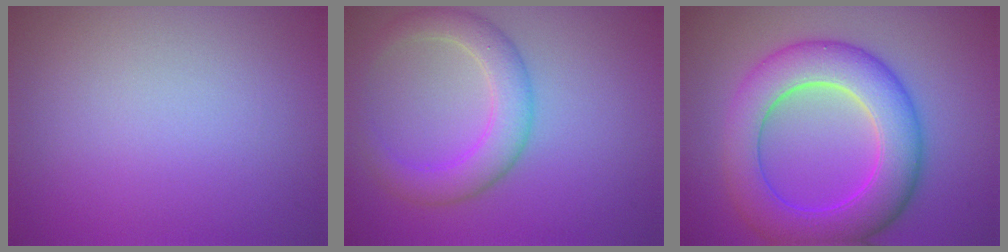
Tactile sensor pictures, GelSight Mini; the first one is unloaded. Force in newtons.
{"total": 3.9, "press": 3.9, "slide": 0.2}
{"total": 8.3, "press": 8.3, "slide": 0.1}